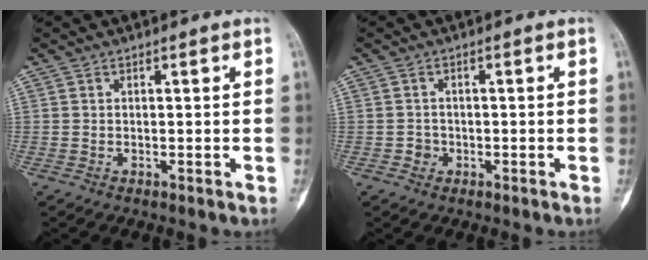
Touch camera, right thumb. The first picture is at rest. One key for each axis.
{"total": 1.6, "fx": -0.6, "fy": 1.4, "fz": 0.3, "tx": 0.004, "ty": 0.007, "tz": -0.013}